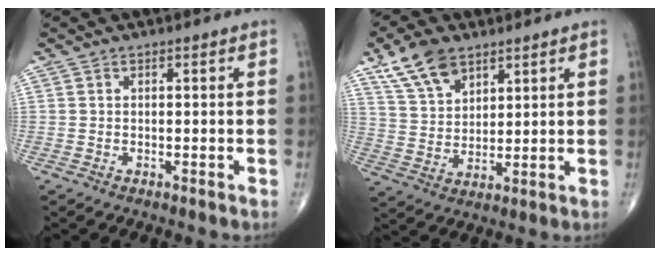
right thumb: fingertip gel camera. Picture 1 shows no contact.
{"total": 9.7, "force": [6.2, 5.3, 5.2], "torque": [-0.082, -0.026, 0.124]}